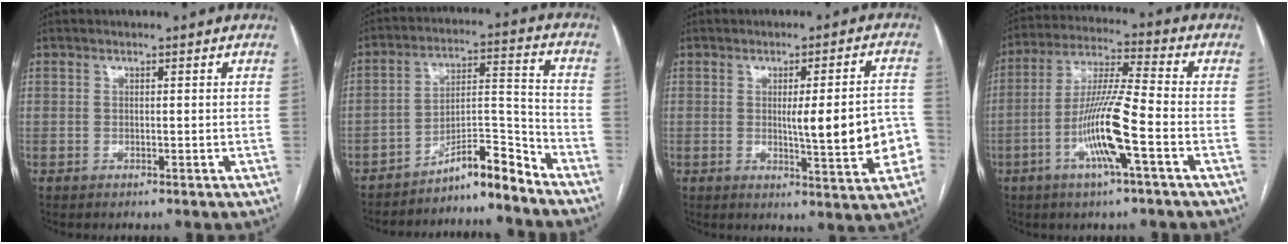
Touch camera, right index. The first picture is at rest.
{"total": 8.4, "force": [-7.7, 0.0, 3.2], "torque": [-0.044, 0.032, -0.128]}
{"total": 11.1, "force": [-1.5, 1.8, 10.8], "torque": [-0.132, 0.009, -0.015]}
{"total": 12.0, "force": [-4.2, 0.2, 11.3], "torque": [-0.223, -0.001, -0.082]}